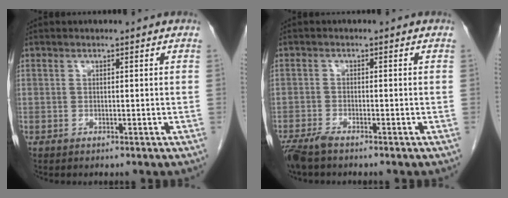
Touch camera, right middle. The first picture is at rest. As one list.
[{"total": 3.3, "force": [-2.7, 0.5, 1.9], "torque": [-0.039, -0.009, -0.051]}]